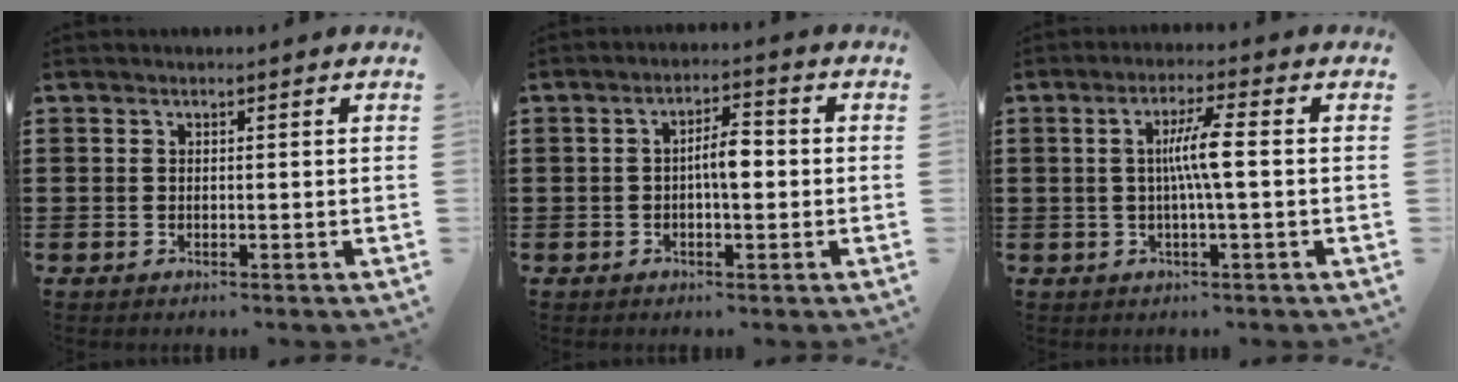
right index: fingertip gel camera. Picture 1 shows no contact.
{"total": 4.4, "force": [-0.4, 1.4, 4.1], "torque": [-0.075, 0.008, -0.010]}
{"total": 5.5, "force": [0.0, 0.0, 5.5], "torque": [-0.101, -0.003, -0.006]}